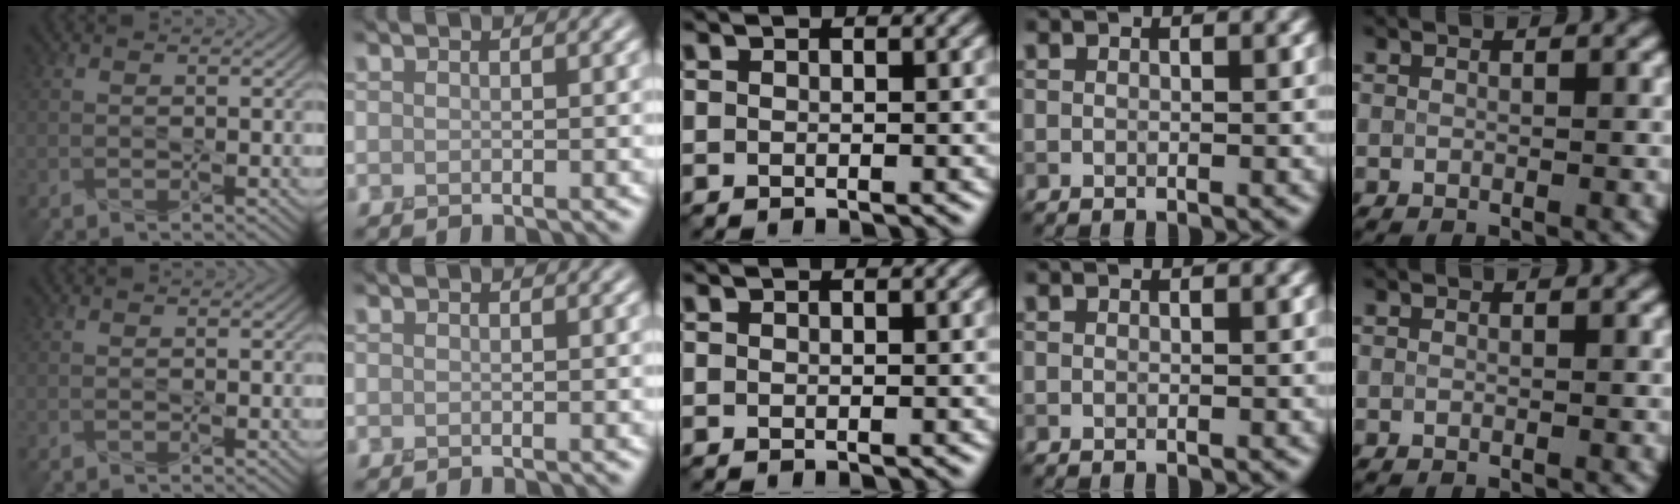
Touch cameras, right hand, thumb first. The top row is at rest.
{}